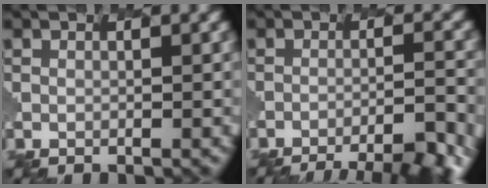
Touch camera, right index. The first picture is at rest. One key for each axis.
{"total": 7.8, "fx": -6.6, "fy": 1.3, "fz": 3.9, "tx": -0.058, "ty": 0.003, "tz": -0.077}